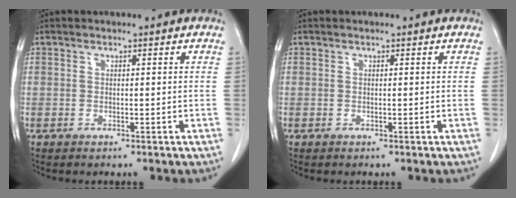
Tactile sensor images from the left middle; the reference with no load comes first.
{"total": 0.0}